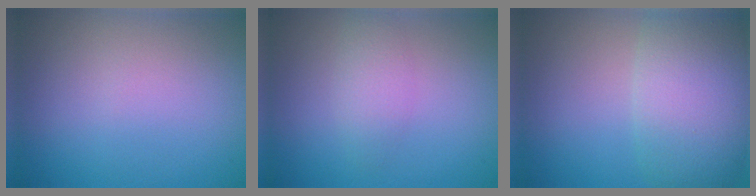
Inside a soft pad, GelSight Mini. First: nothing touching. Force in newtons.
{"total": 2.0, "press": 2.0, "slide": 0.2}
{"total": 8.6, "press": 8.6, "slide": 0.6}